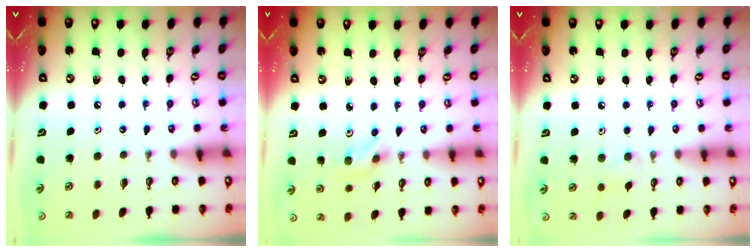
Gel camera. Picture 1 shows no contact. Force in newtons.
{"total": 2.9, "press": 2.8, "slide": 0.8}
{"total": 6.8, "press": 6.8, "slide": 1.0}